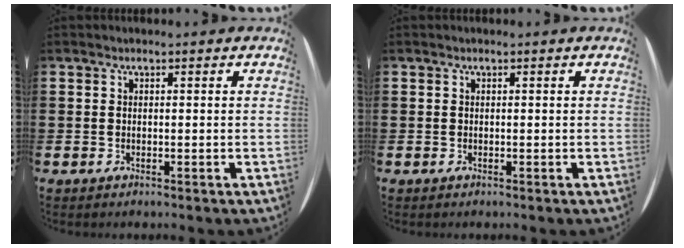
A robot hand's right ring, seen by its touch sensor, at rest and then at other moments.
{"total": 0.0}